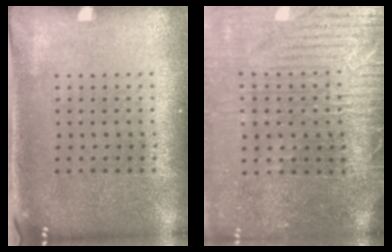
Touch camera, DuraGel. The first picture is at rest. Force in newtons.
{"total": 4.2, "press": 3.7, "slide": 2.1}